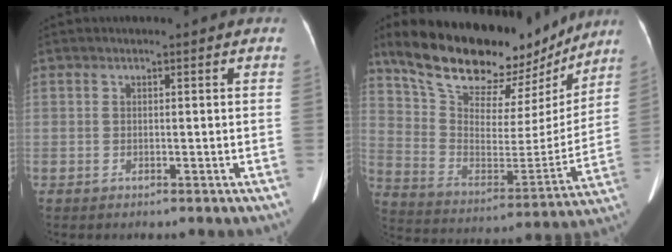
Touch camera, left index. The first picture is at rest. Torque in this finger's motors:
{"motor_torque": [1.04, -1.10, 0.80, 0.17]}